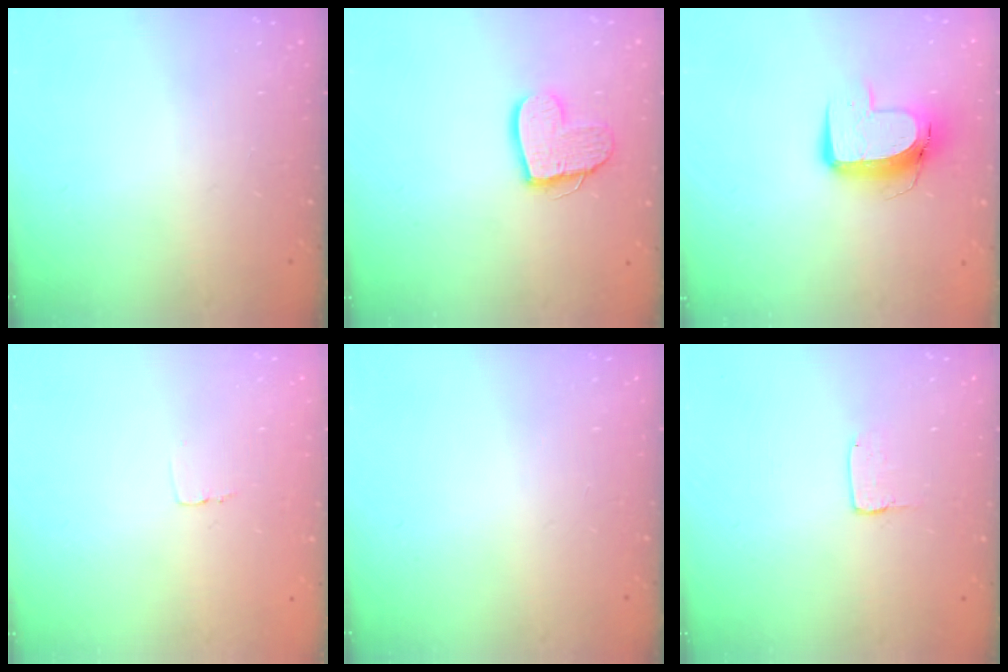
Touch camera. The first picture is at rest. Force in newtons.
{"total": 11.8, "press": 11.7, "slide": 1.2}
{"total": 10.4, "press": 10.4, "slide": 1.1}
{"total": 2.6, "press": 2.6, "slide": 0.1}
{"total": 0.0}
{"total": 2.0, "press": 2.0, "slide": 0.0}